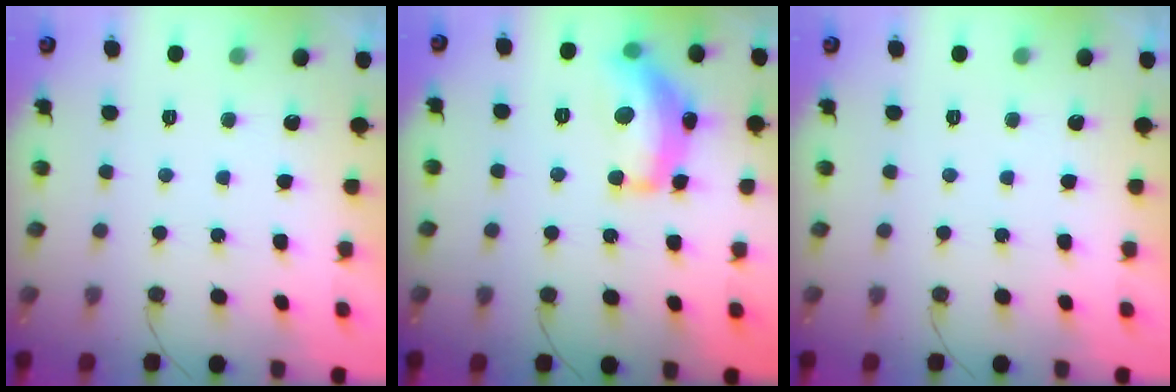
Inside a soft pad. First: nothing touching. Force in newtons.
{"total": 16.1, "press": 16.1, "slide": 0.8}
{"total": 0.0}